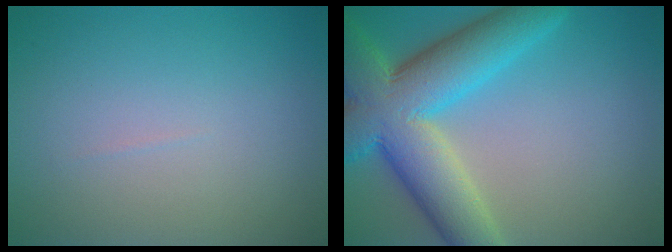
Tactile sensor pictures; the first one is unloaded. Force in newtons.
{"total": 11.2, "press": 11.2, "slide": 0.6}